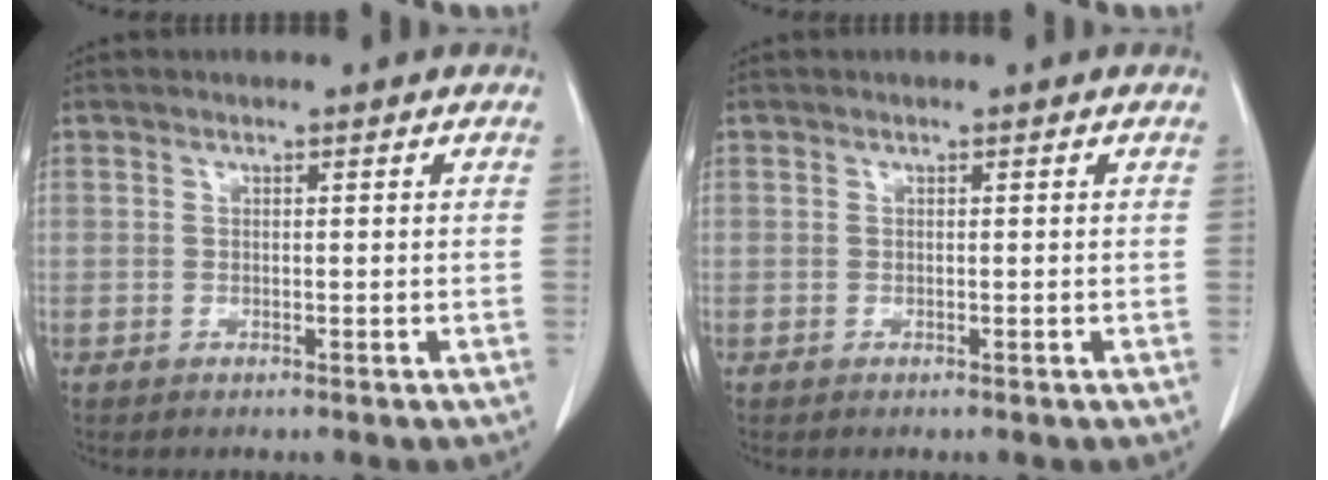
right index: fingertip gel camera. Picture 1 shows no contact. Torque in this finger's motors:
{"motor_torque": [0.00, 0.00, 0.00, 0.00]}